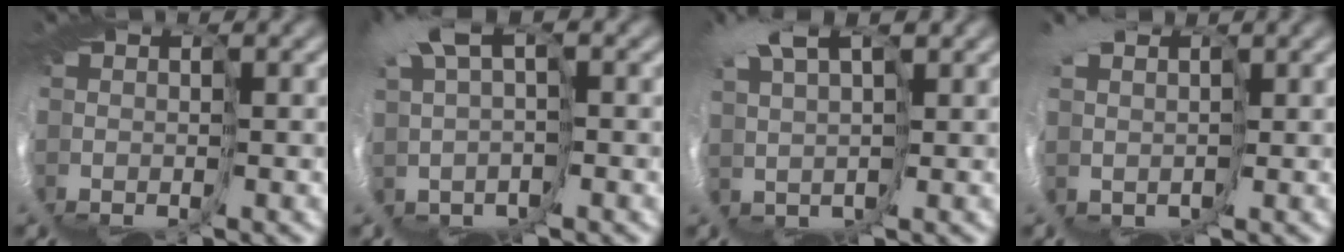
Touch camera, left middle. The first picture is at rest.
{"total": 3.8, "force": [1.4, 1.7, 3.1], "torque": [-0.087, -0.006, 0.013]}
{"total": 4.6, "force": [3.0, 1.8, 3.0], "torque": [-0.082, 0.006, 0.043]}
{"total": 3.9, "force": [1.4, 3.1, 1.9], "torque": [-0.041, -0.017, 0.012]}